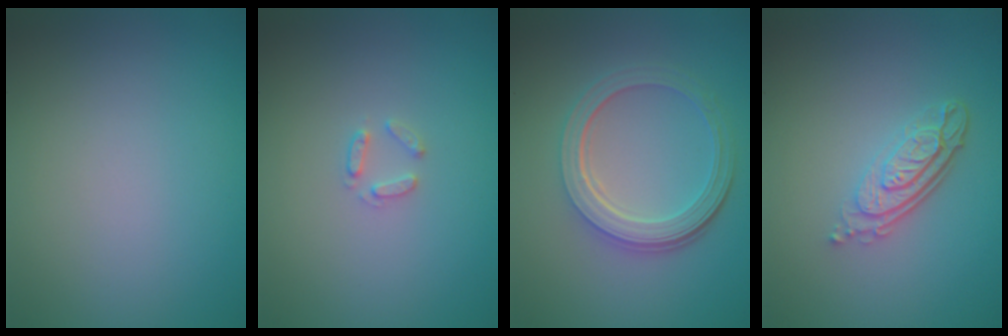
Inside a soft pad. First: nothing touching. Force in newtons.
{"total": 1.1, "press": 1.1, "slide": 0.2}
{"total": 5.4, "press": 3.9, "slide": 3.7}
{"total": 4.0, "press": 2.9, "slide": 2.7}